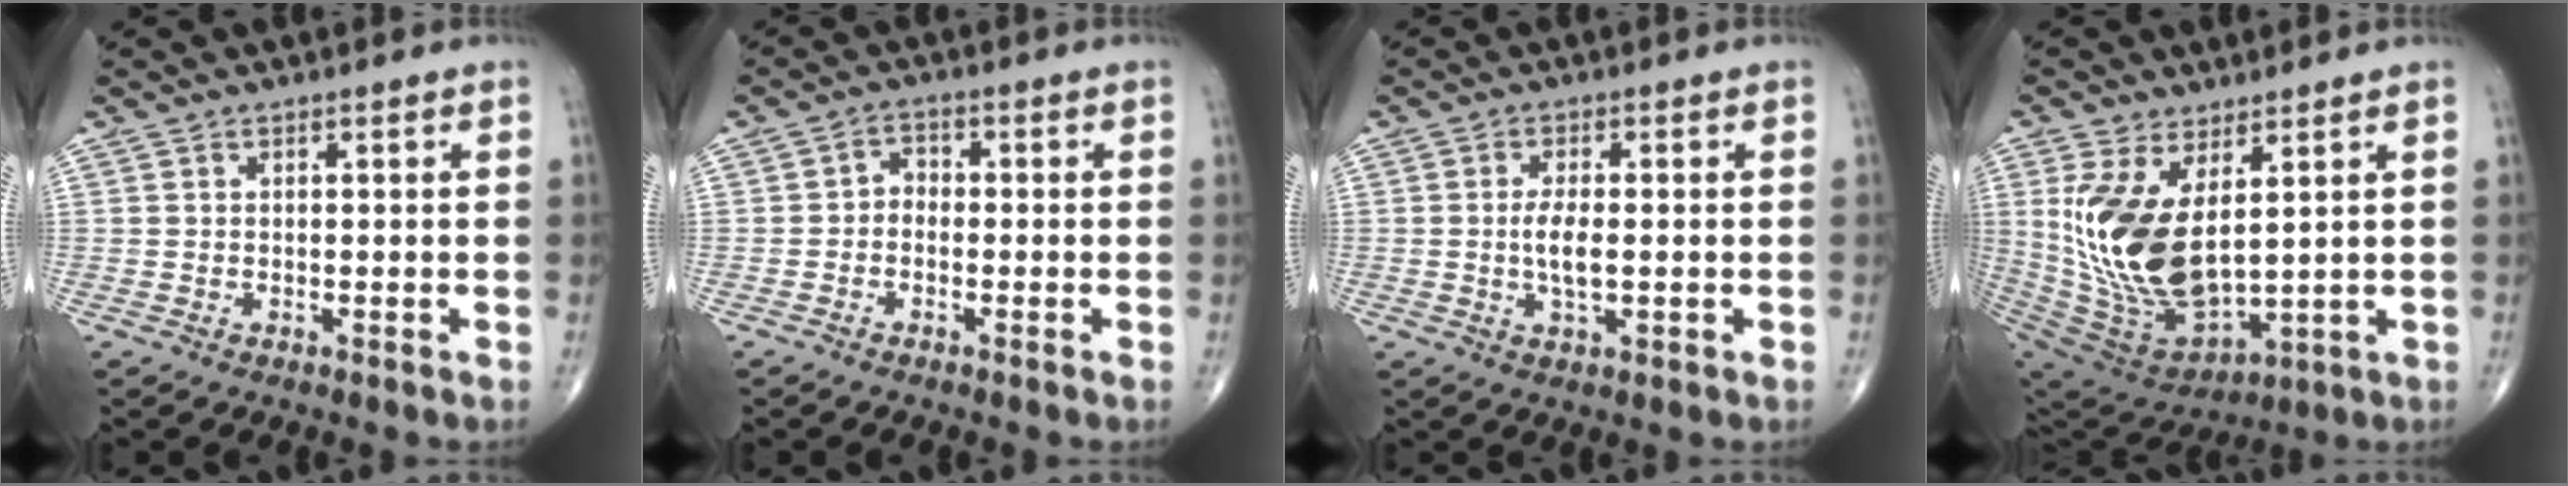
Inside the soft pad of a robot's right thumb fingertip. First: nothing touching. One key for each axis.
{"total": 2.4, "fx": -0.8, "fy": 1.9, "fz": 1.4, "tx": -0.006, "ty": 0.015, "tz": -0.026}
{"total": 4.6, "fx": -0.3, "fy": 1.7, "fz": 4.3, "tx": -0.085, "ty": -0.006, "tz": -0.007}
{"total": 18.1, "fx": 3.9, "fy": 9.1, "fz": 15.2, "tx": -0.299, "ty": -0.033, "tz": 0.098}